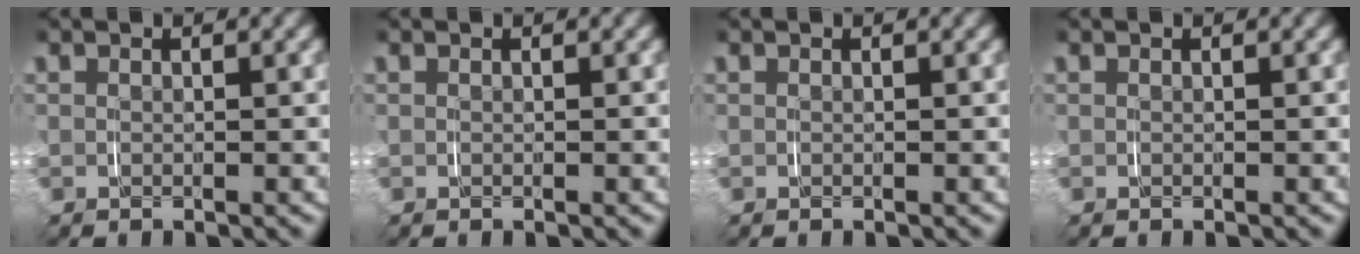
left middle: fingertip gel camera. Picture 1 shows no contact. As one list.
[{"total": 0.0}, {"total": 0.0}, {"total": 0.0}]